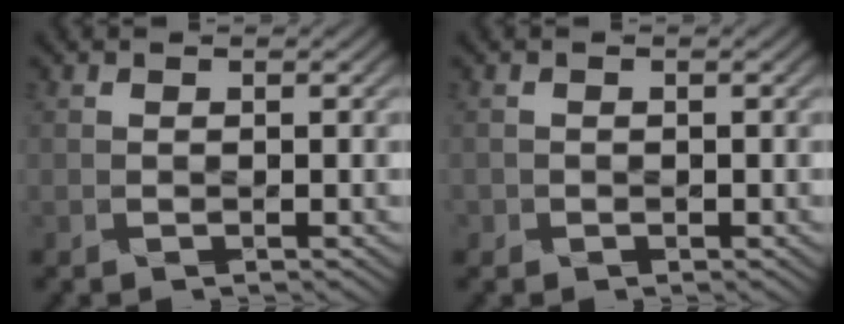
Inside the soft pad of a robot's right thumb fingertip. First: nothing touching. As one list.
[{"total": 0.8, "force": [-0.3, 0.8, 0.0], "torque": [-0.009, 0.005, -0.004]}]